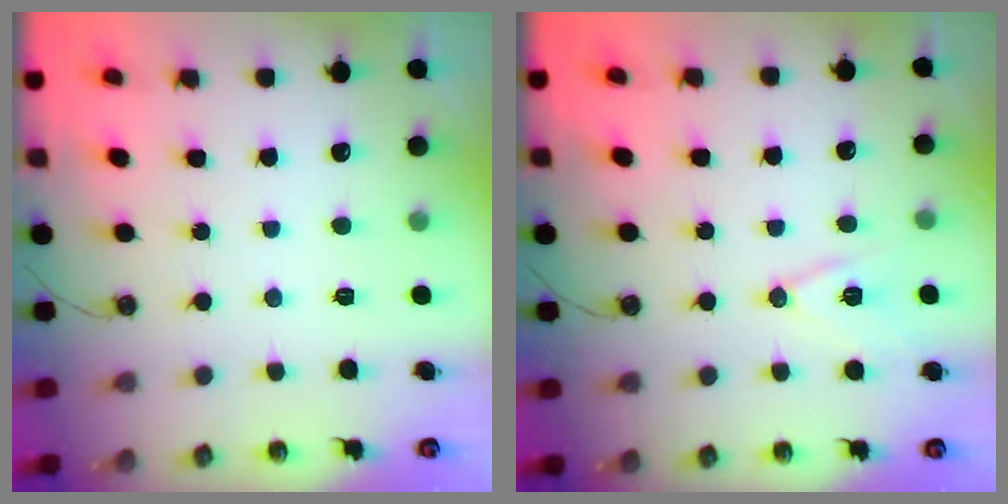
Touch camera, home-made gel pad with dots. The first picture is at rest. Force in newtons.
{"total": 10.1, "press": 9.4, "slide": 3.5}